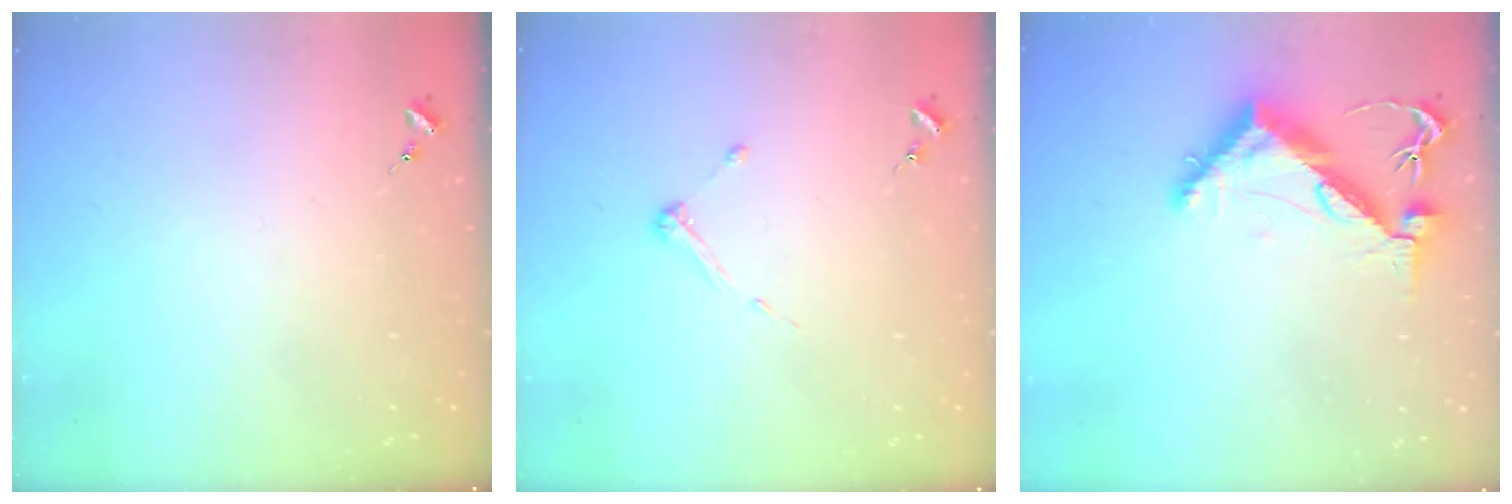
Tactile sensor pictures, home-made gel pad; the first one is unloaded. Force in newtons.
{"total": 3.2, "press": 3.2, "slide": 0.4}
{"total": 11.0, "press": 10.9, "slide": 1.1}